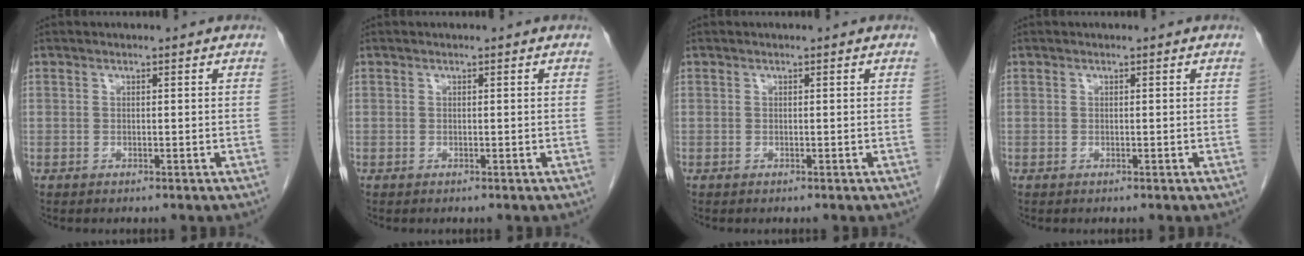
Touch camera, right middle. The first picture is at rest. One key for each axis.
{"total": 0.0}
{"total": 0.0}
{"total": 0.0}